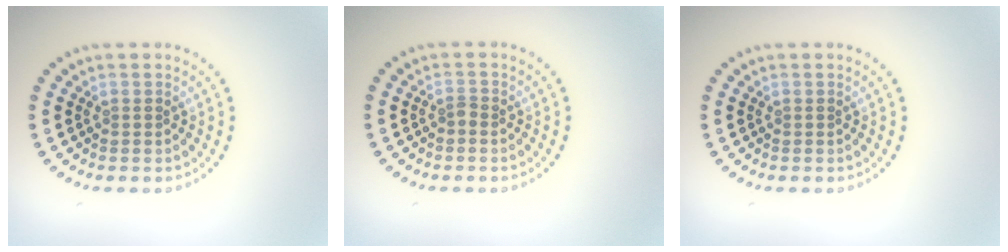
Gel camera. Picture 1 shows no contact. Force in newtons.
{"total": 0.8, "press": 0.6, "slide": 0.5}
{"total": 0.0}